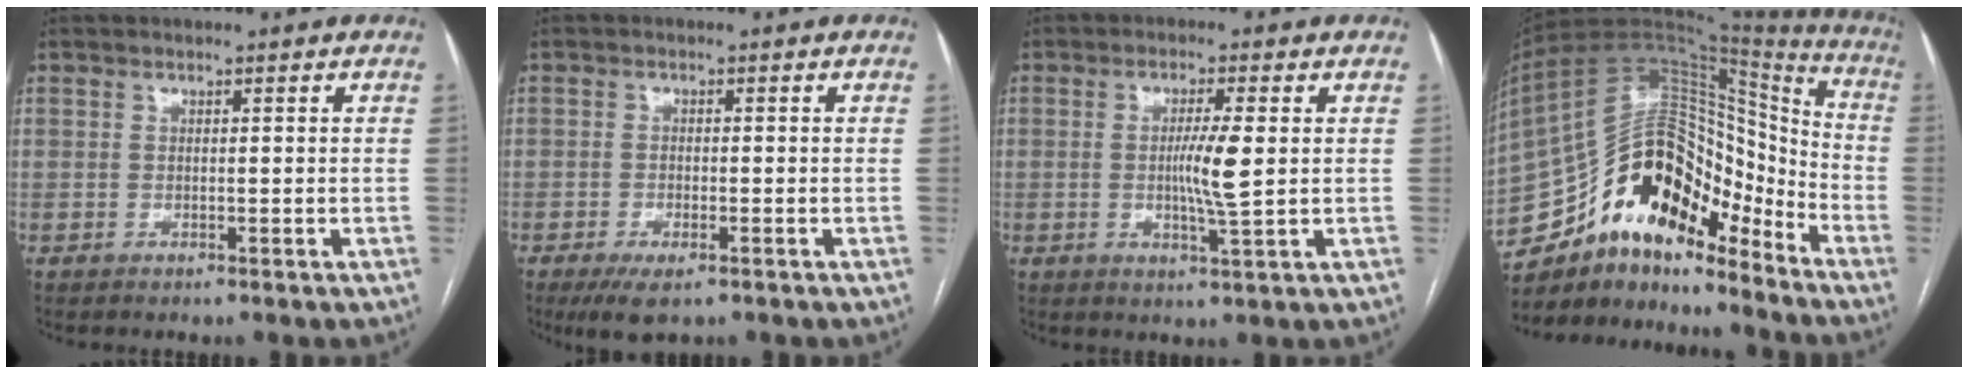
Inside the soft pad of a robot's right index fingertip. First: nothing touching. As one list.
[{"total": 4.7, "force": [-2.9, 1.5, 3.4], "torque": [-0.061, -0.009, -0.043]}, {"total": 5.7, "force": [0.2, -0.1, 5.7], "torque": [-0.104, -0.009, 0.002]}, {"total": 24.4, "force": [-16.7, 9.7, 14.9], "torque": [-0.312, 0.037, -0.285]}]